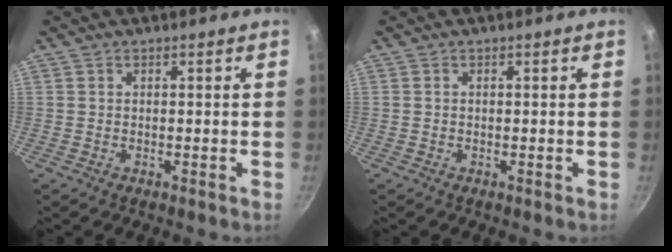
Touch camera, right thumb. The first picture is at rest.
{"total": 0.0}